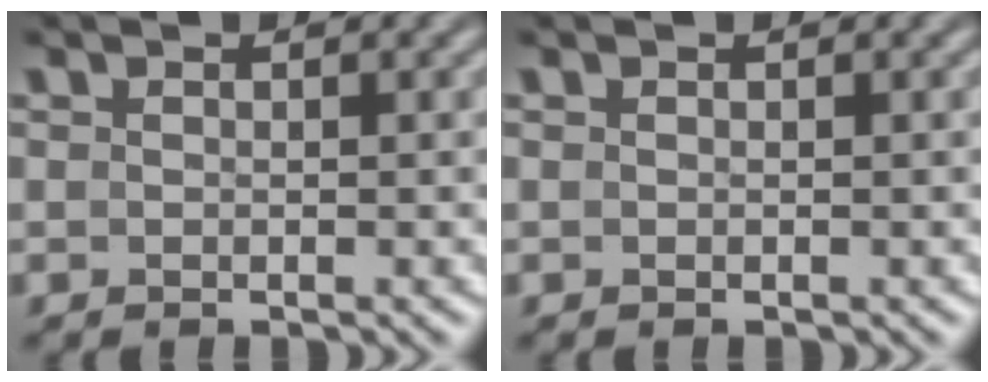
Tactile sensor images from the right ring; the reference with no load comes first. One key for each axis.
{"total": 0.0}